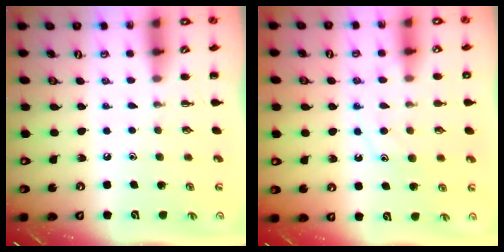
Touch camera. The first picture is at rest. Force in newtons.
{"total": 11.5, "press": 11.5, "slide": 0.6}